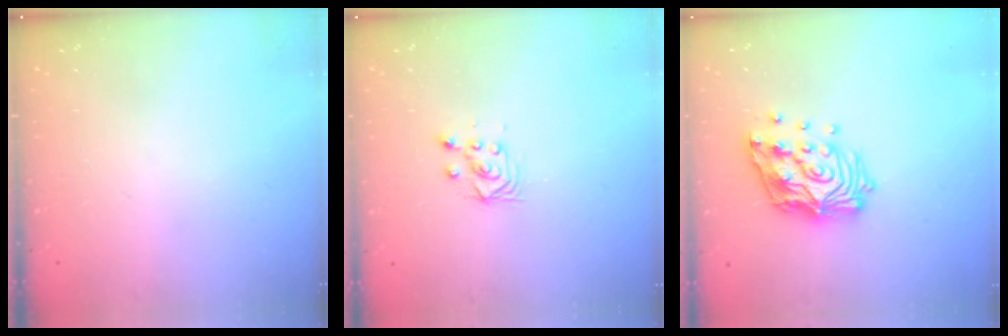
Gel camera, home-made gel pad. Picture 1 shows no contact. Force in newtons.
{"total": 3.7, "press": 3.4, "slide": 1.6}
{"total": 16.1, "press": 16.0, "slide": 2.3}